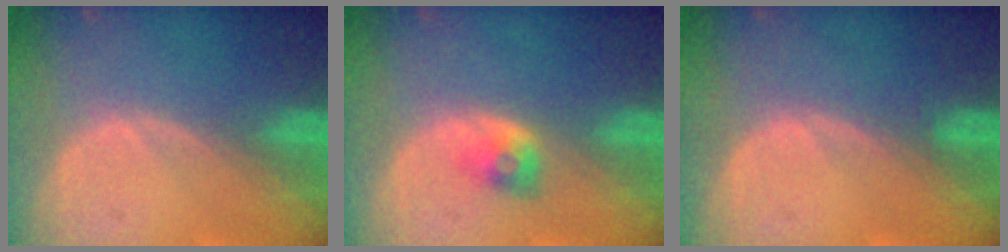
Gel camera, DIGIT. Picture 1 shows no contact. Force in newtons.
{"total": 2.6, "press": 2.4, "slide": 1.0}
{"total": 0.6, "press": 0.6, "slide": 0.2}